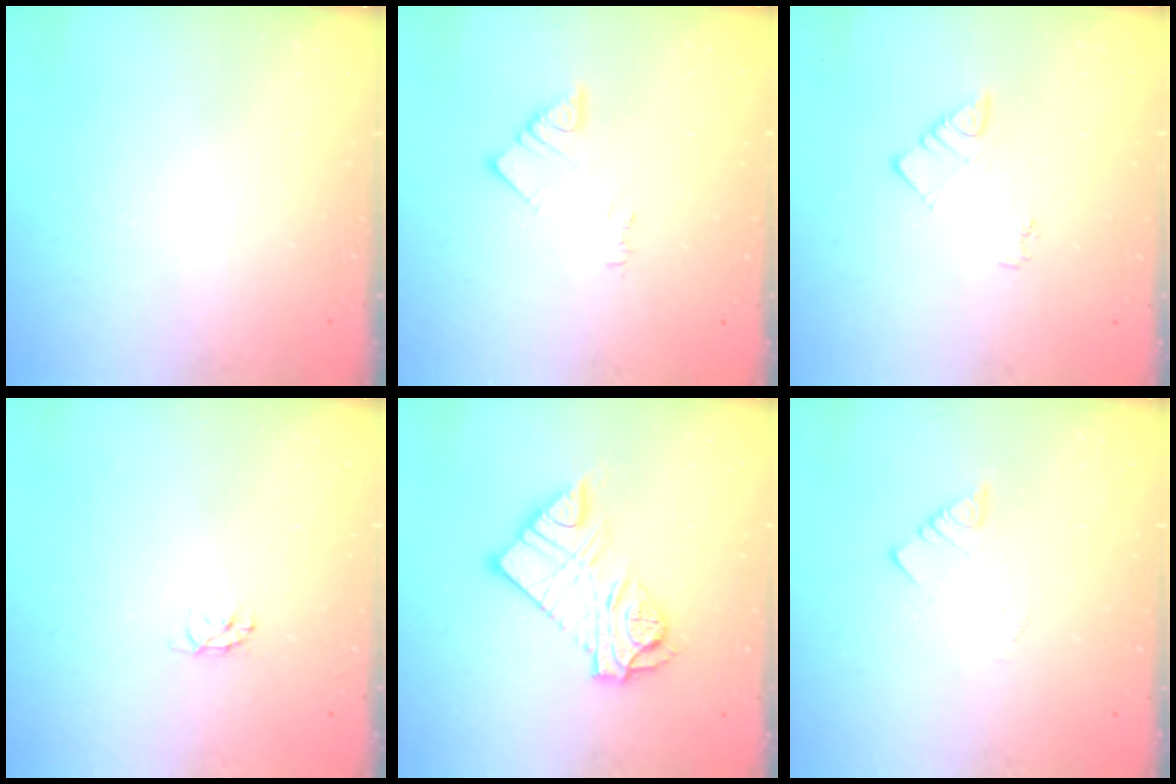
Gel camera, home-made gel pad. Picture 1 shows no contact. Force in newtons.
{"total": 3.3, "press": 3.2, "slide": 0.6}
{"total": 4.2, "press": 4.2, "slide": 0.5}
{"total": 2.9, "press": 2.9, "slide": 0.3}
{"total": 13.1, "press": 13.0, "slide": 1.3}
{"total": 1.9, "press": 1.9, "slide": 0.1}